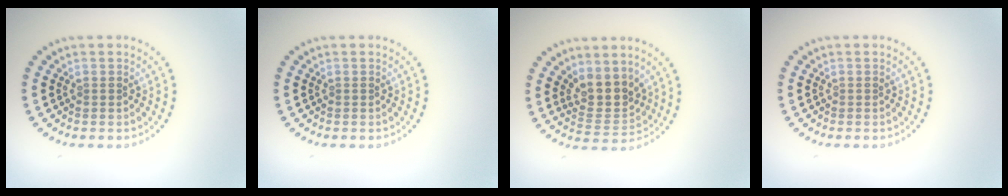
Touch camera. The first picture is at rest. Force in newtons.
{"total": 0.0}
{"total": 3.7, "press": 3.1, "slide": 2.0}
{"total": 0.0}